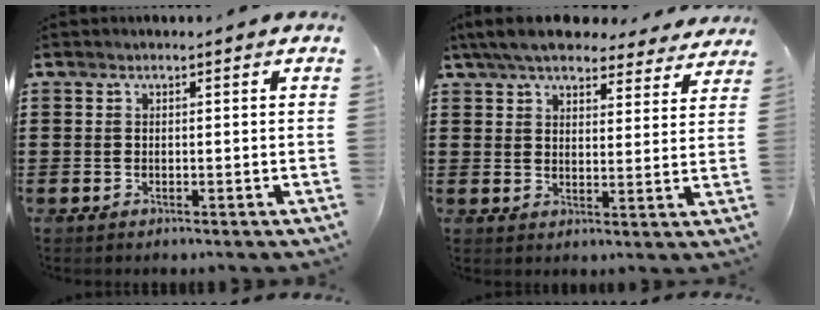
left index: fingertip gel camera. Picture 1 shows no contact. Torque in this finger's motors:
{"motor_torque": [2.14, 0.00, 0.33, -0.13]}